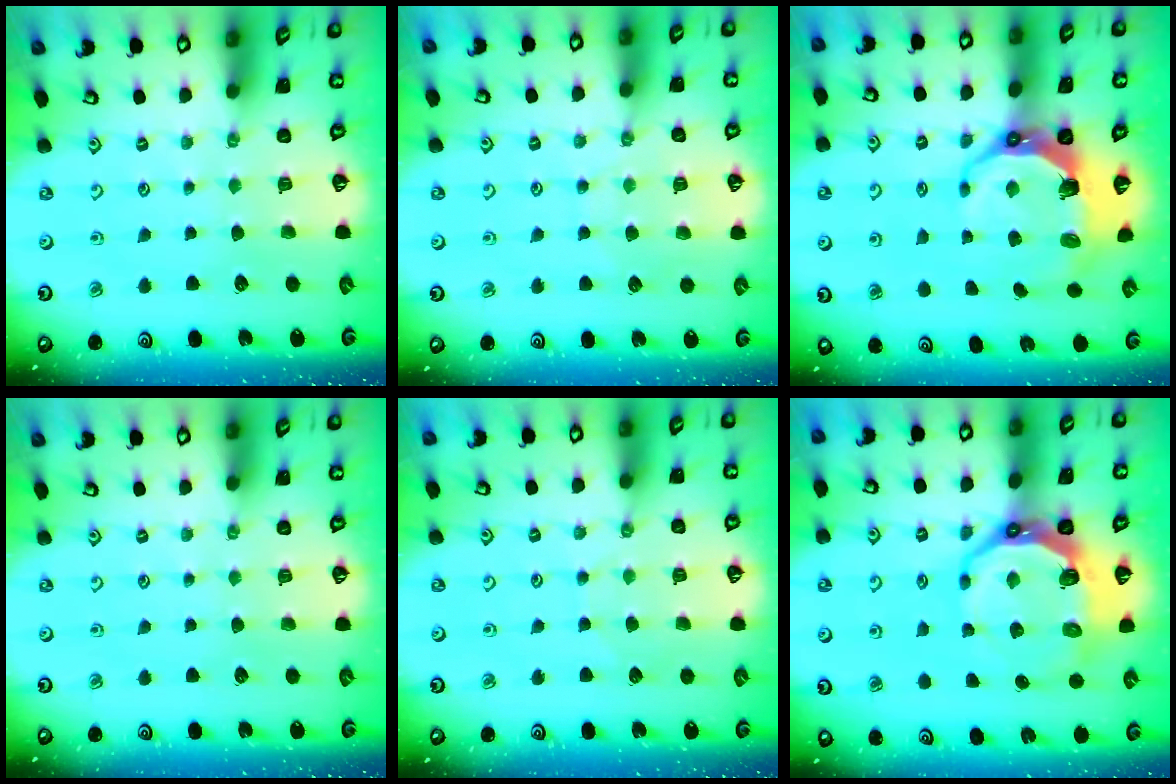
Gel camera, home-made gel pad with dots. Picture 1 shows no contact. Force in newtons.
{"total": 6.6, "press": 6.6, "slide": 0.6}
{"total": 9.3, "press": 7.9, "slide": 5.0}
{"total": 0.0}
{"total": 3.9, "press": 3.9, "slide": 0.5}
{"total": 12.7, "press": 11.7, "slide": 5.0}